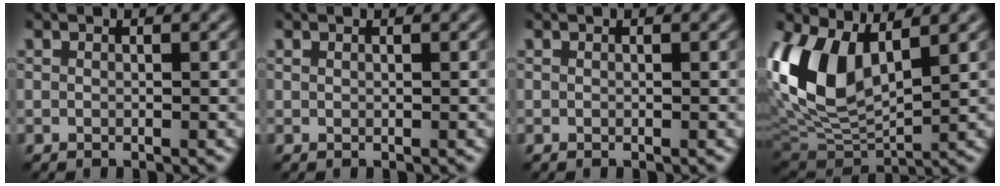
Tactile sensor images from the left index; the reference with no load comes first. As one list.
[{"total": 0.0}, {"total": 0.0}, {"total": 9.5, "force": [2.5, 5.3, 7.5], "torque": [-0.174, -0.008, 0.055]}]